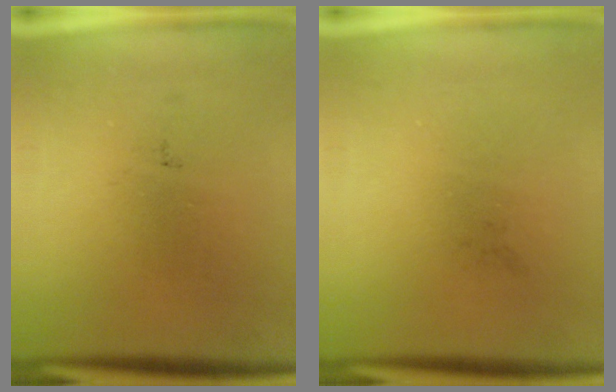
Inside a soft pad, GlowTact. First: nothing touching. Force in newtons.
{"total": 0.0}